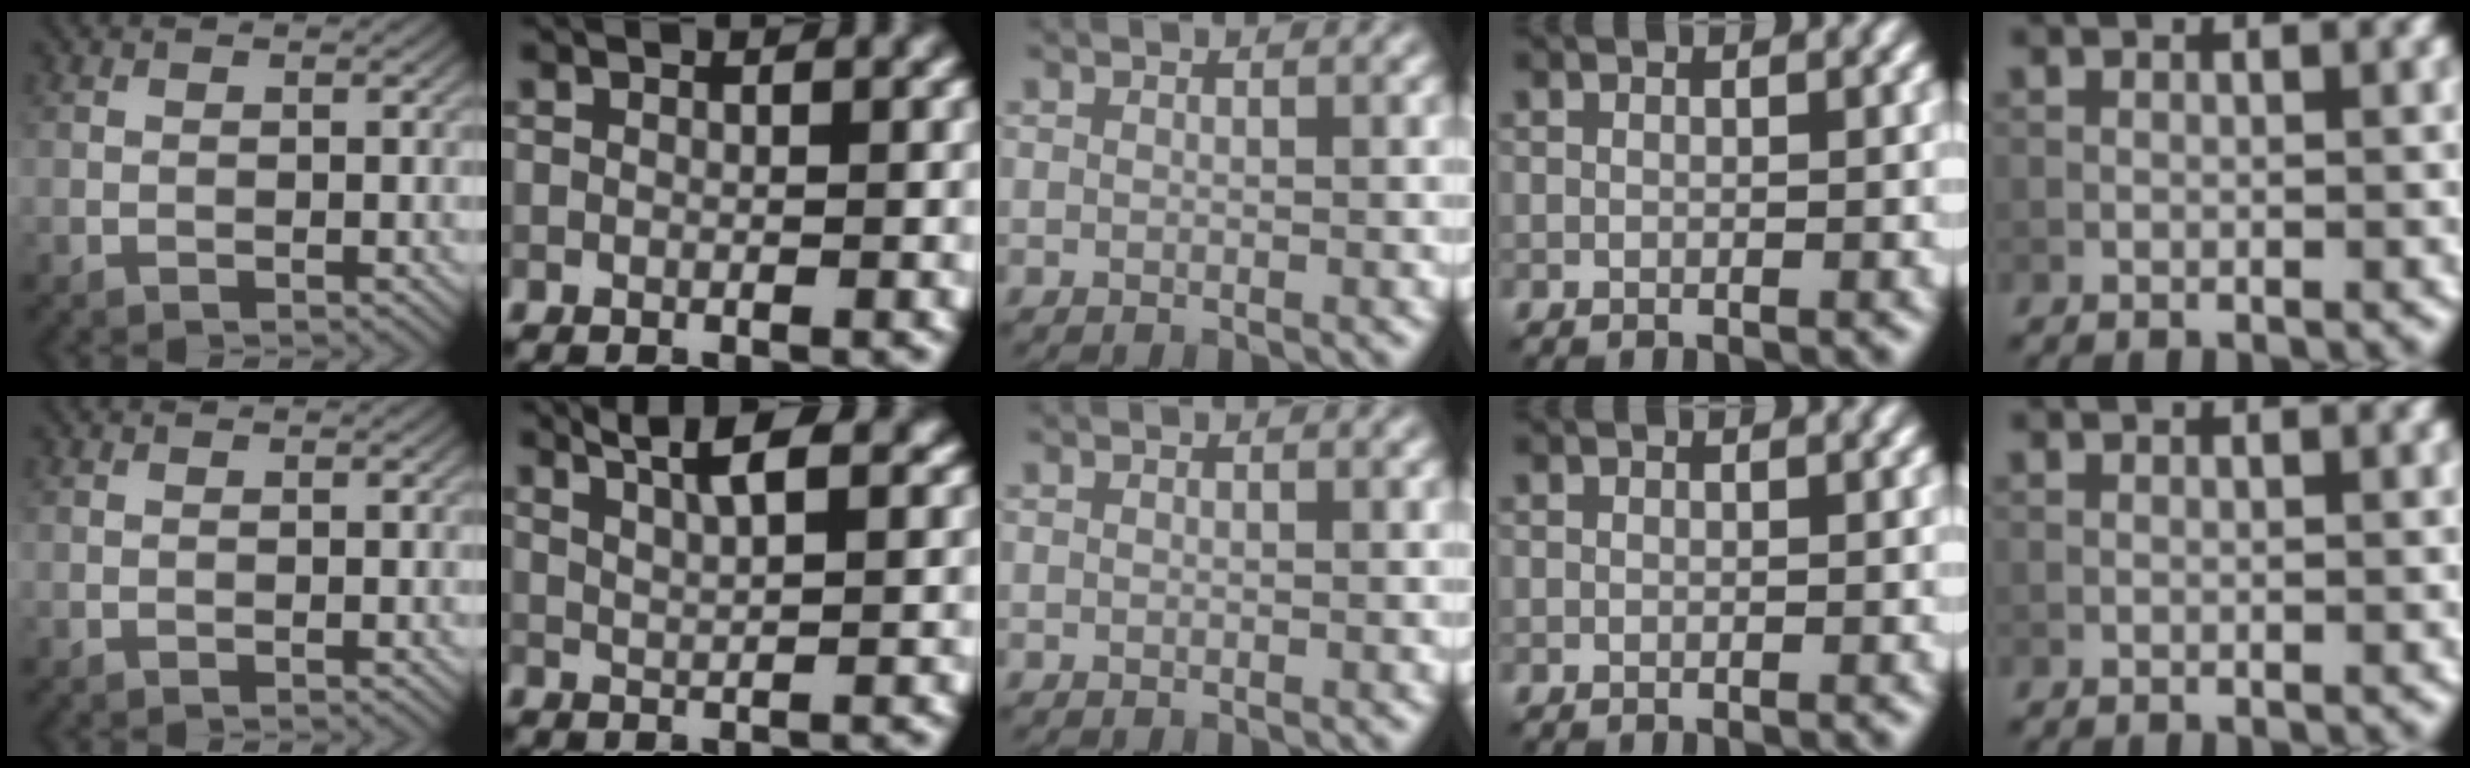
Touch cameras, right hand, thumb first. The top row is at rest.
{"index": {"total": 6.5, "force": [4.1, 2.6, 4.4], "torque": [-0.048, 0.031, 0.041]}}